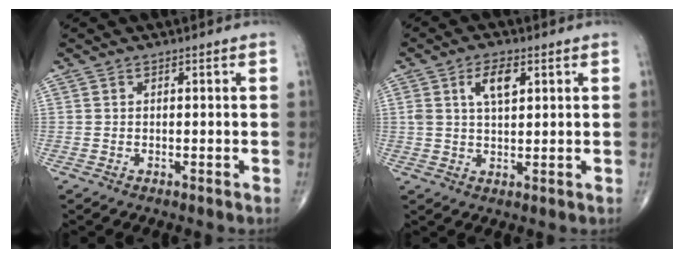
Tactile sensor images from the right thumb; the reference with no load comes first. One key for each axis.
{"total": 5.6, "fx": 2.1, "fy": 2.6, "fz": 4.5, "tx": -0.077, "ty": -0.003, "tz": 0.040}